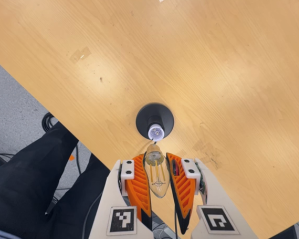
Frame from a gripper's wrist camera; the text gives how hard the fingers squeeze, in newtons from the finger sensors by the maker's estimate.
{"total": 24.0, "left": 26.9, "right": 21.0}